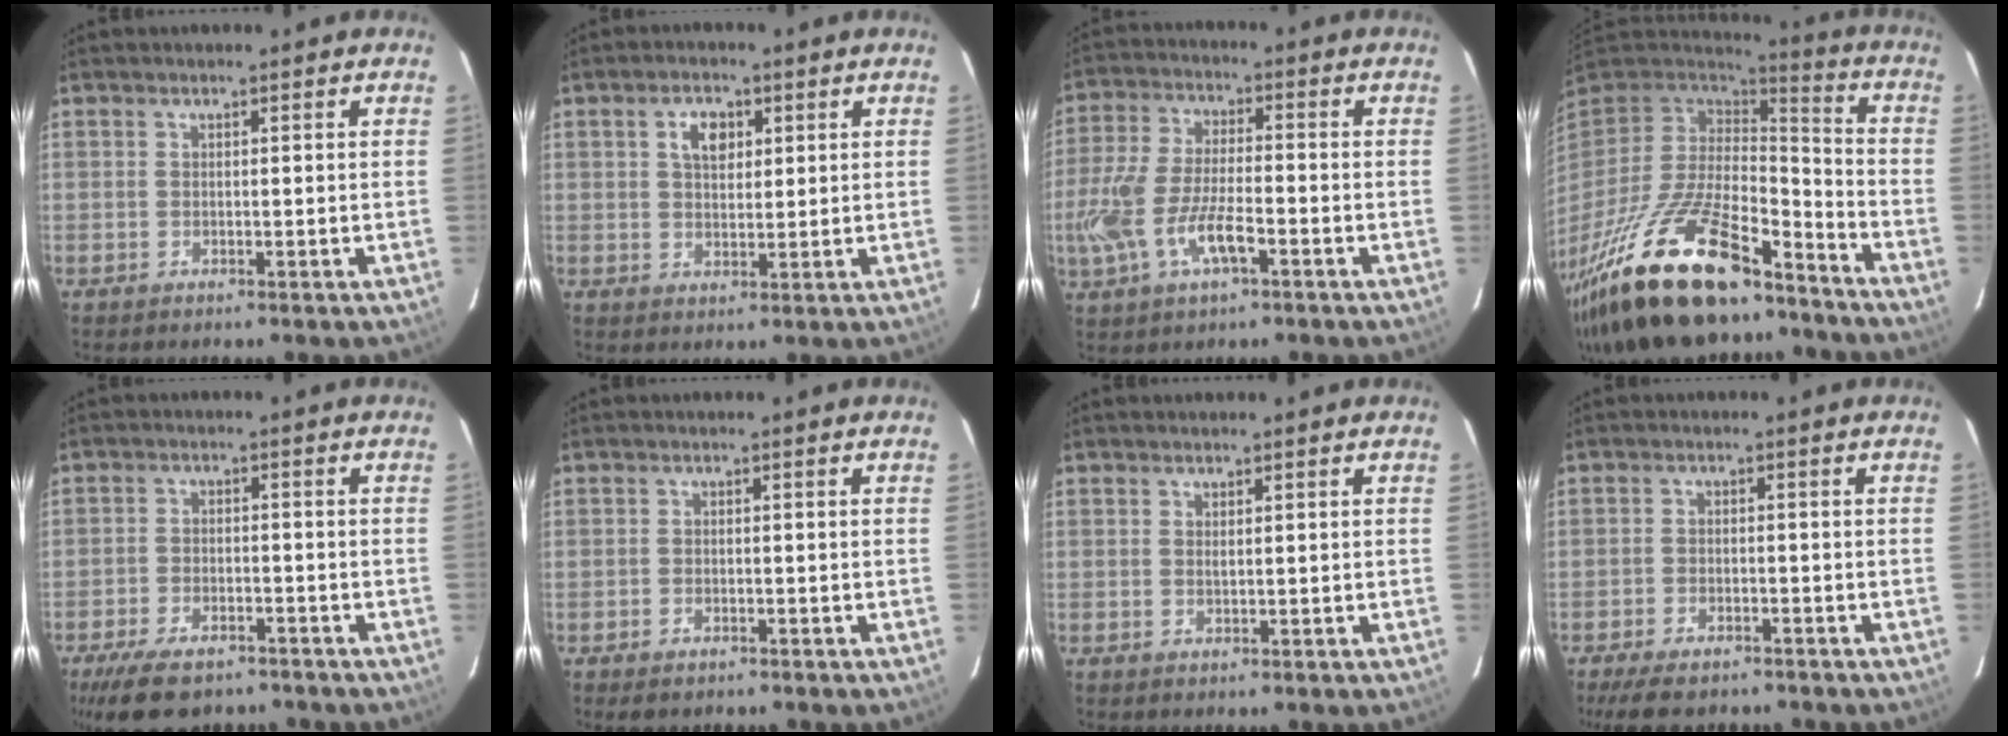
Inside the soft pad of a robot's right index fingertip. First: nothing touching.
{"total": 4.6, "force": [1.7, 3.0, 3.1], "torque": [-0.049, 0.012, 0.032]}
{"total": 13.6, "force": [-5.1, 5.0, 11.6], "torque": [-0.256, -0.010, -0.096]}
{"total": 31.3, "force": [-21.4, 11.4, 19.9], "torque": [-0.395, -0.045, -0.345]}
{"total": 11.4, "force": [-8.5, 4.9, 5.7], "torque": [-0.136, -0.017, -0.141]}
{"total": 2.3, "force": [-1.7, 1.2, 1.0], "torque": [-0.024, -0.004, -0.028]}
{"total": 0.5, "force": [0.4, 0.2, 0.4], "torque": [-0.007, 0.001, 0.007]}
{"total": 8.4, "force": [-6.7, 3.1, 3.9], "torque": [-0.097, -0.017, -0.110]}